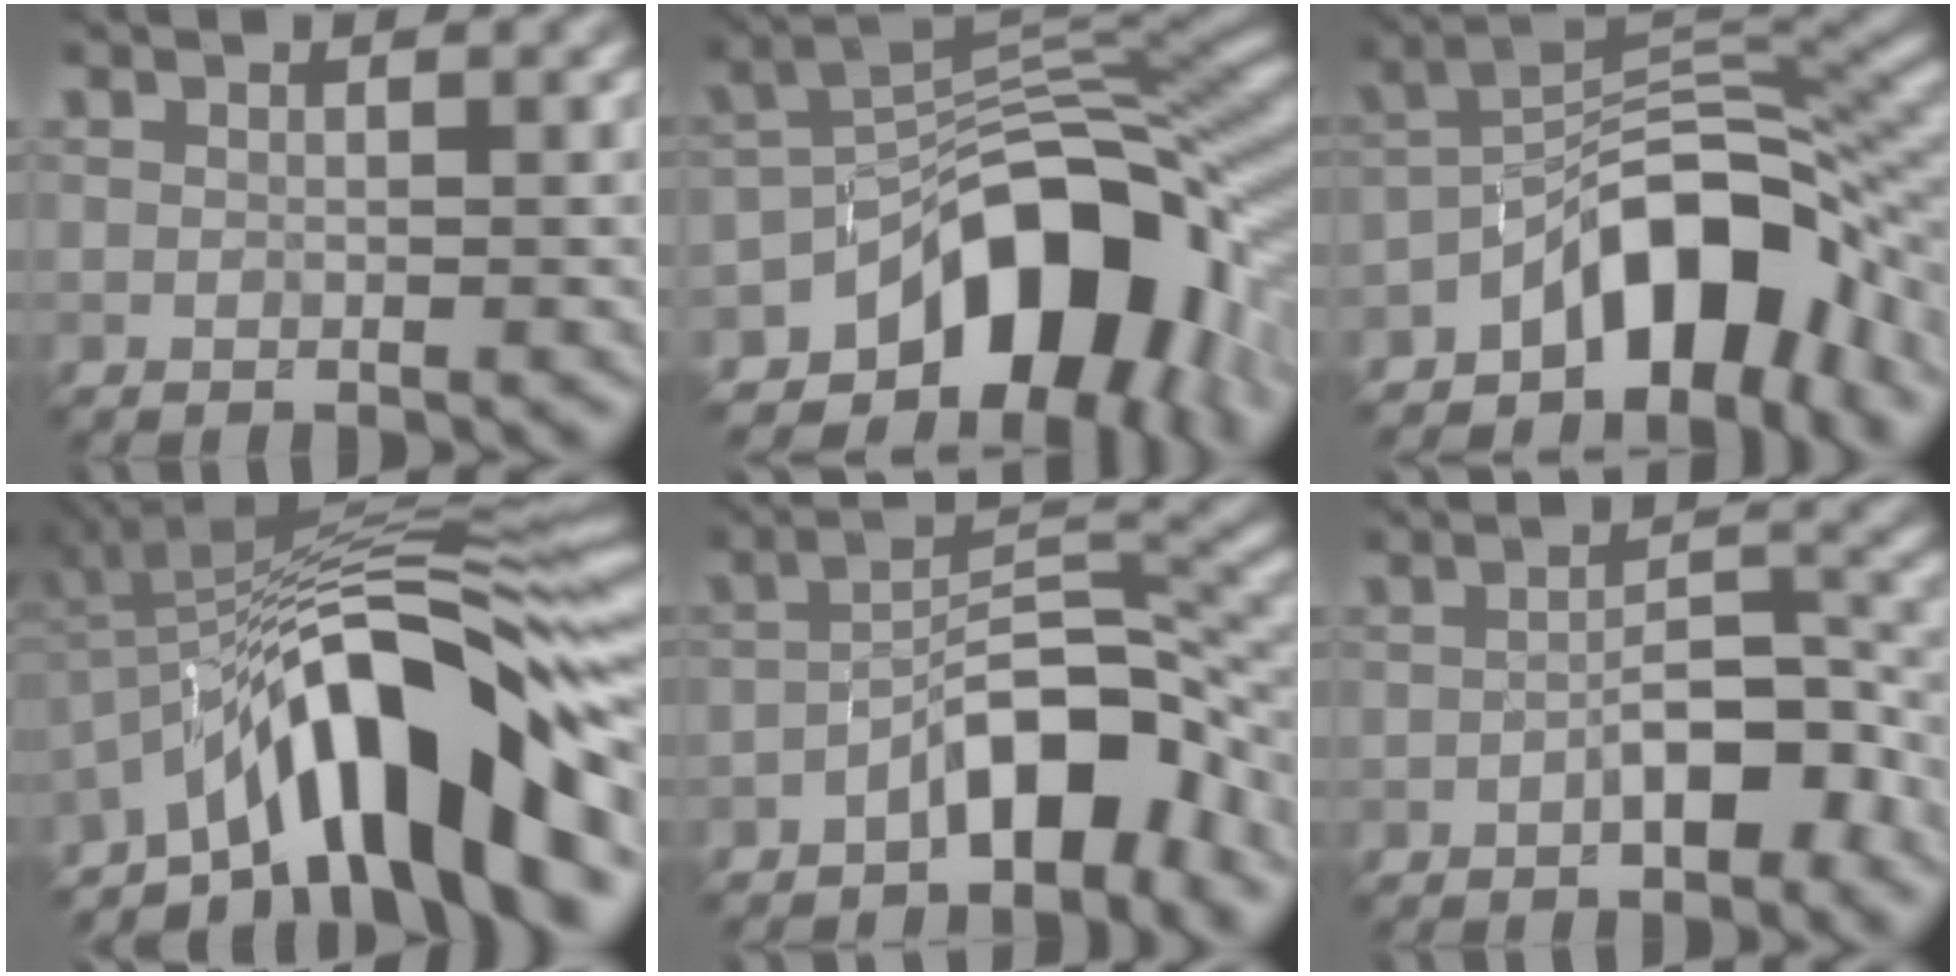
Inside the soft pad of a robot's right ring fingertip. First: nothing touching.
{"total": 12.7, "force": [-6.2, 7.6, 8.0], "torque": [-0.092, -0.004, -0.109]}
{"total": 9.7, "force": [-6.0, 4.1, 6.4], "torque": [-0.069, 0.017, -0.109]}
{"total": 13.4, "force": [-6.4, 4.1, 11.1], "torque": [-0.150, 0.018, -0.110]}
{"total": 7.0, "force": [-4.0, 2.7, 5.1], "torque": [-0.069, 0.019, -0.076]}
{"total": 4.0, "force": [-2.0, 1.6, 3.0], "torque": [-0.044, 0.014, -0.034]}